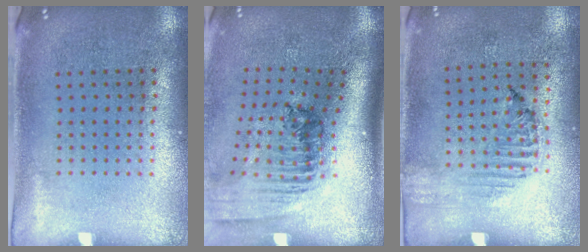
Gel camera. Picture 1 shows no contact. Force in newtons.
{"total": 2.4, "press": 1.7, "slide": 1.7}
{"total": 1.2, "press": 1.2, "slide": 0.2}